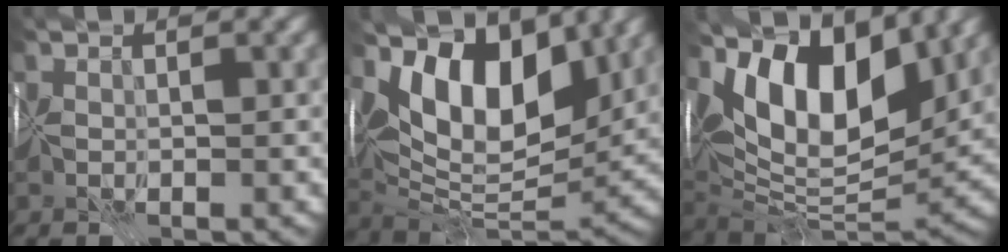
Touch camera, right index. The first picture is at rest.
{"total": 11.0, "force": [5.1, 5.3, 8.1], "torque": [-0.118, -0.002, 0.091]}
{"total": 12.9, "force": [6.6, 5.7, 9.6], "torque": [-0.147, 0.015, 0.107]}